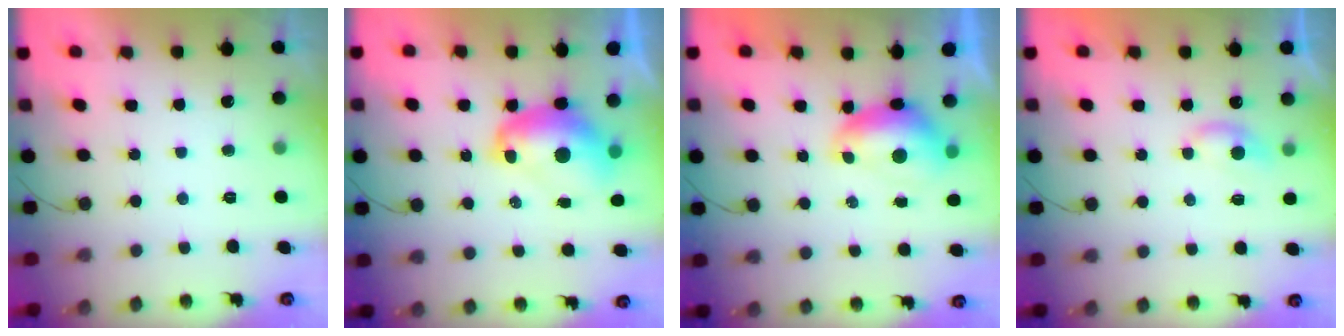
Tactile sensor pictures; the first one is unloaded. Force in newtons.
{"total": 10.1, "press": 10.0, "slide": 1.1}
{"total": 9.7, "press": 9.6, "slide": 1.3}
{"total": 5.0, "press": 4.9, "slide": 0.6}